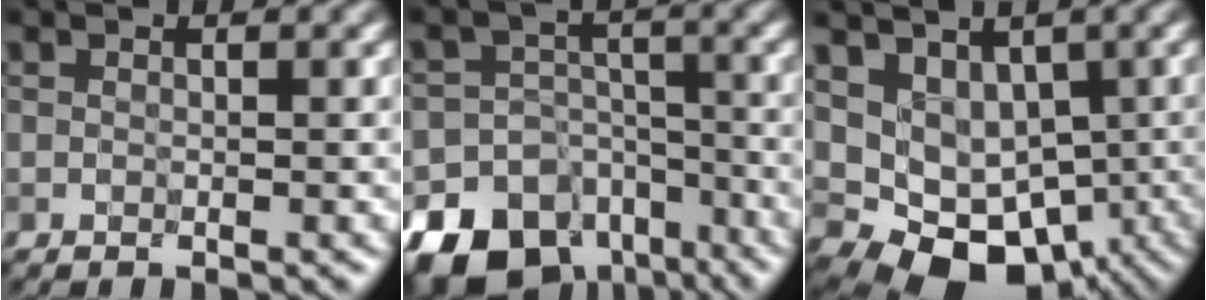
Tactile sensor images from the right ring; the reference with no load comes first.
{"total": 15.5, "force": [-10.4, 10.6, 4.5], "torque": [-0.082, -0.046, -0.160]}
{"total": 9.2, "force": [-1.2, 7.6, 5.0], "torque": [-0.066, -0.014, -0.012]}